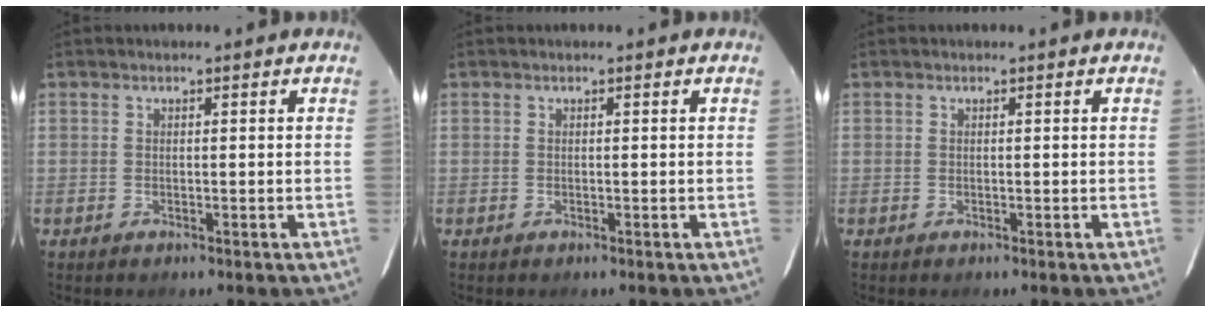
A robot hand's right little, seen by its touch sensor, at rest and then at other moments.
{"total": 0.0}
{"total": 0.0}